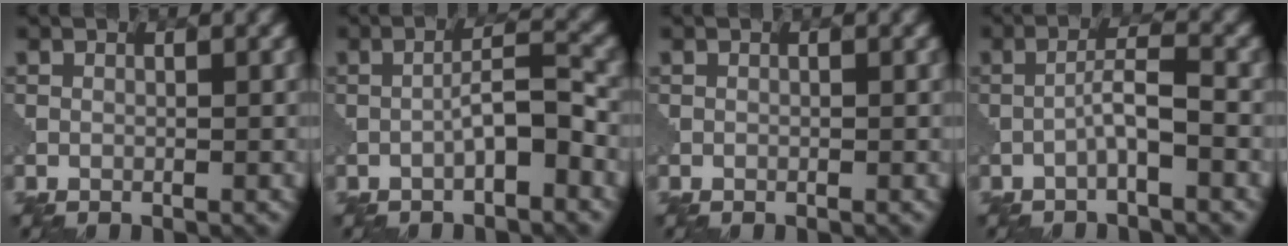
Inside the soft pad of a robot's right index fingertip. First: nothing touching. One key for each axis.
{"total": 3.2, "fx": -1.4, "fy": 0.6, "fz": 2.9, "tx": -0.051, "ty": 0.014, "tz": -0.030}
{"total": 0.0}
{"total": 2.7, "fx": -1.1, "fy": 0.2, "fz": 2.4, "tx": -0.044, "ty": 0.013, "tz": -0.026}